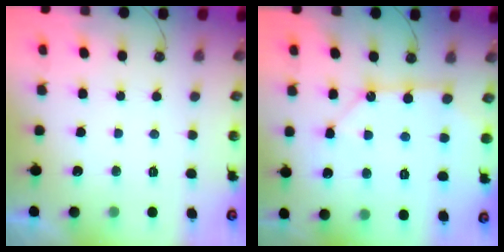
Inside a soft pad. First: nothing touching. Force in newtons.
{"total": 11.7, "press": 11.7, "slide": 1.0}